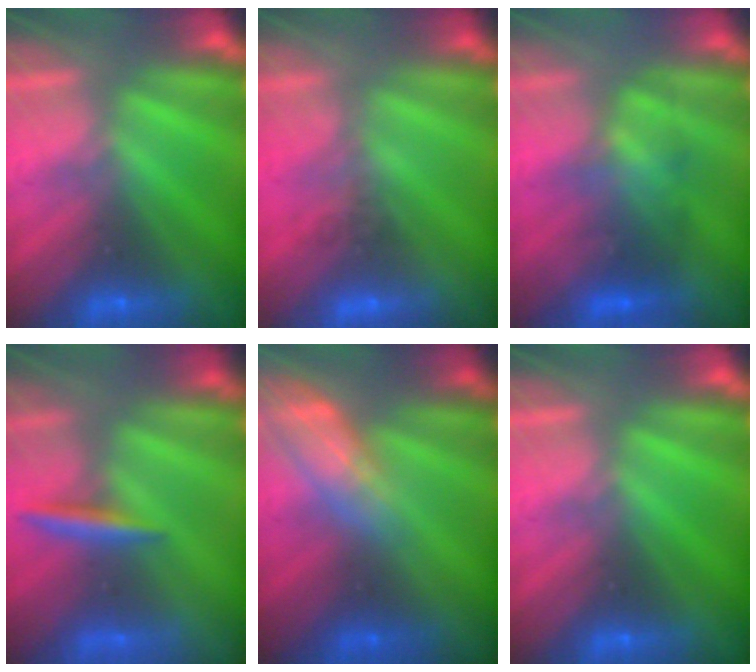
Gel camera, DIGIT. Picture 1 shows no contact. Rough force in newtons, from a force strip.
{"total": 1.6}
{"total": 3.8}
{"total": 2.9}
{"total": 2.6}
{"total": 0.0}